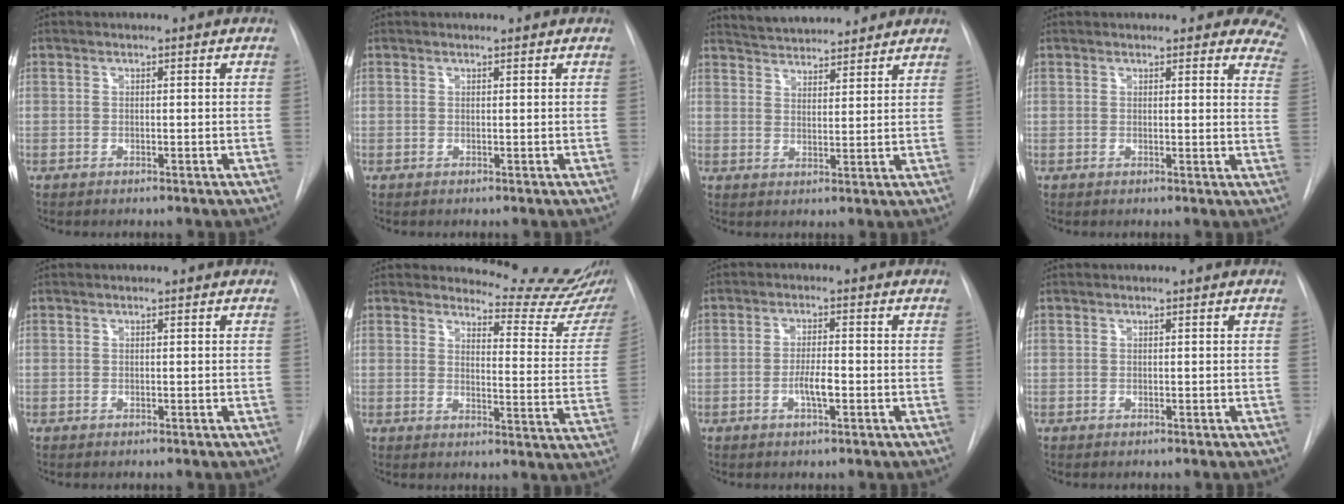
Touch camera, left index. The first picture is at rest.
{"total": 0.6, "force": [0.6, 0.1, 0.0], "torque": [-0.007, 0.005, 0.007]}
{"total": 10.4, "force": [9.7, 2.2, 3.1], "torque": [-0.046, 0.013, 0.144]}
{"total": 12.0, "force": [10.7, 3.7, 4.1], "torque": [-0.009, -0.028, 0.085]}
{"total": 0.0}
{"total": 12.9, "force": [12.8, 0.3, 1.6], "torque": [-0.009, -0.115, 0.133]}
{"total": 3.4, "force": [-1.7, 0.6, 2.9], "torque": [-0.055, -0.004, -0.027]}
{"total": 0.0}